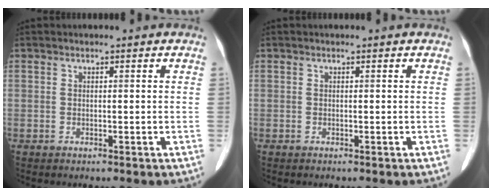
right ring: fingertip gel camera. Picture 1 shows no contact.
{"total": 0.0}